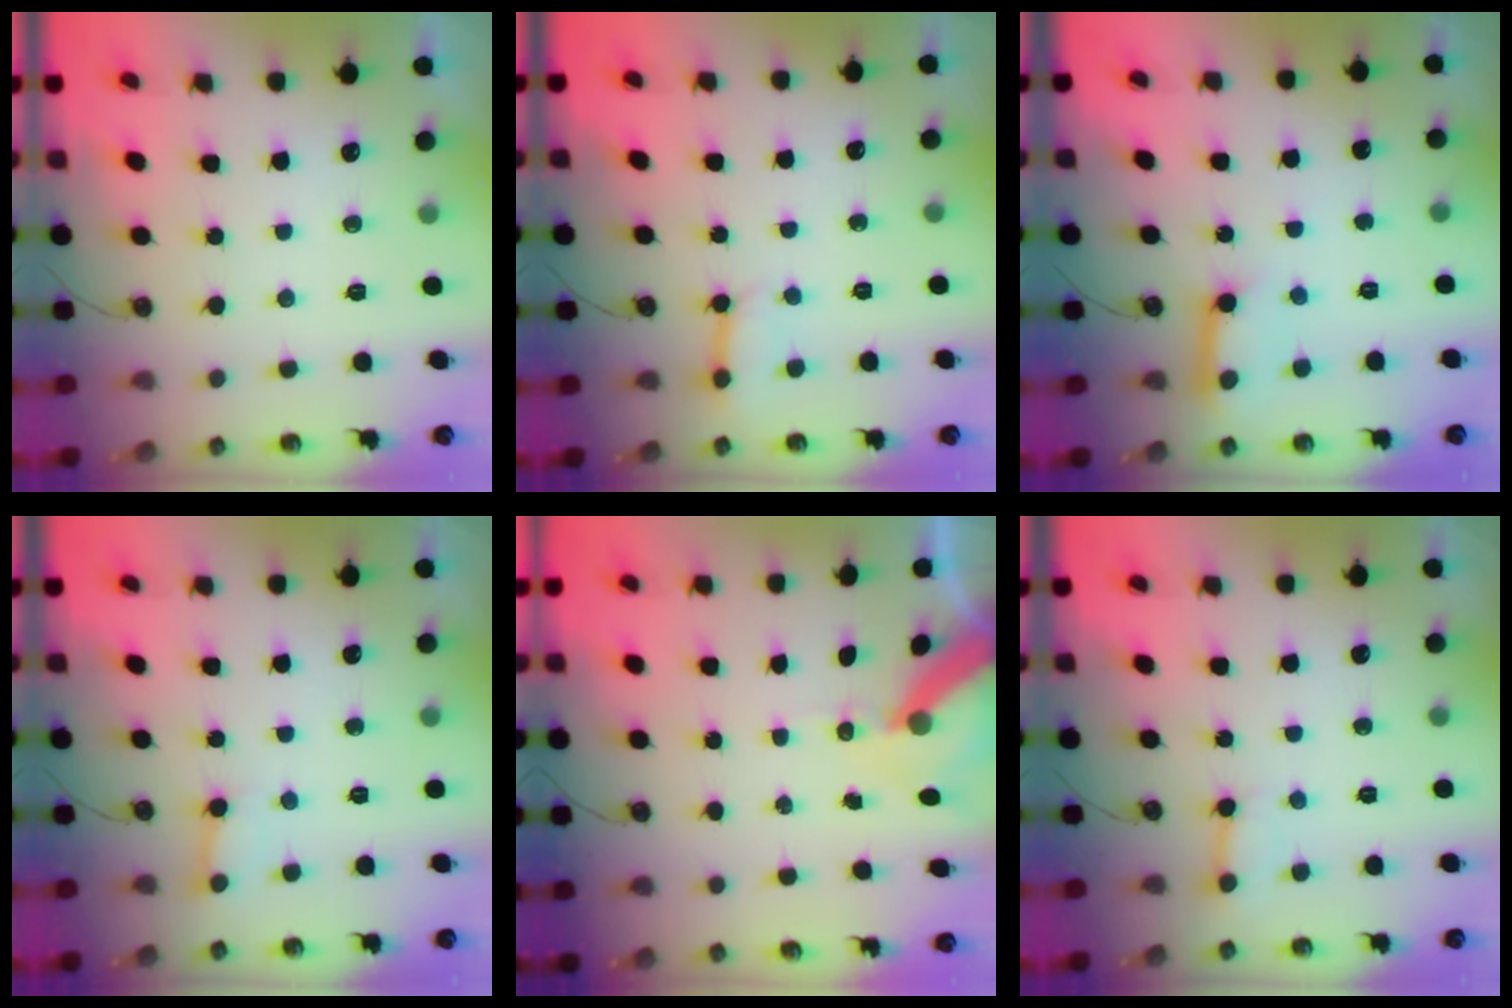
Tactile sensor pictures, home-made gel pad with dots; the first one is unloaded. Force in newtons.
{"total": 2.8, "press": 2.8, "slide": 0.3}
{"total": 10.4, "press": 10.4, "slide": 0.9}
{"total": 2.6, "press": 2.6, "slide": 0.3}
{"total": 9.6, "press": 9.6, "slide": 1.1}
{"total": 2.8, "press": 2.8, "slide": 0.4}